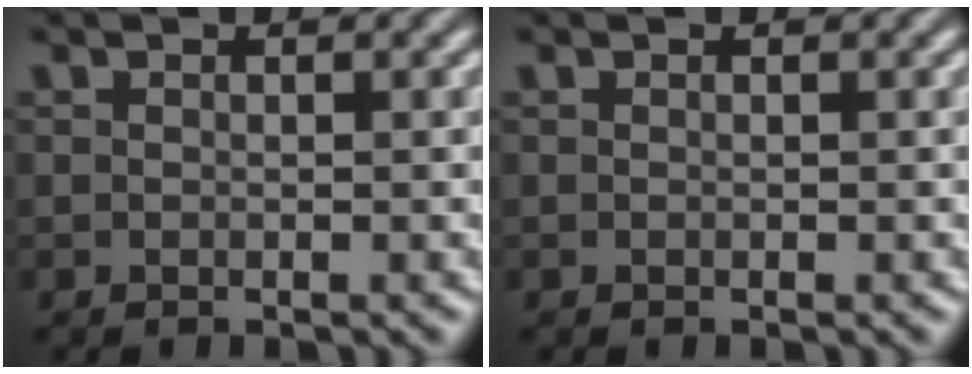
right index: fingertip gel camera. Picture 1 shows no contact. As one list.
[{"total": 0.0}]